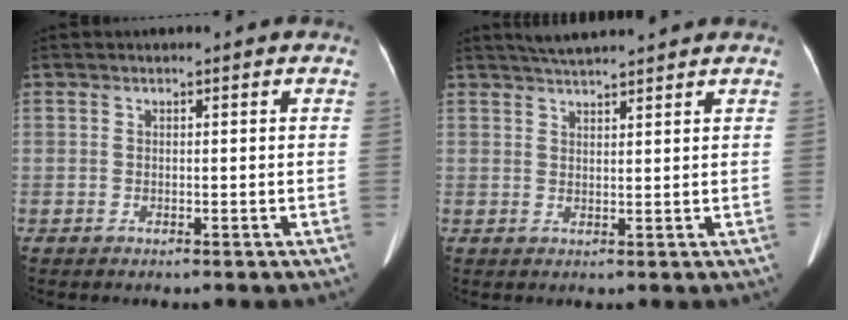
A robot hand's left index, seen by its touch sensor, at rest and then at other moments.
{"total": 5.5, "force": [5.1, 0.0, 2.2], "torque": [-0.039, 0.028, 0.086]}